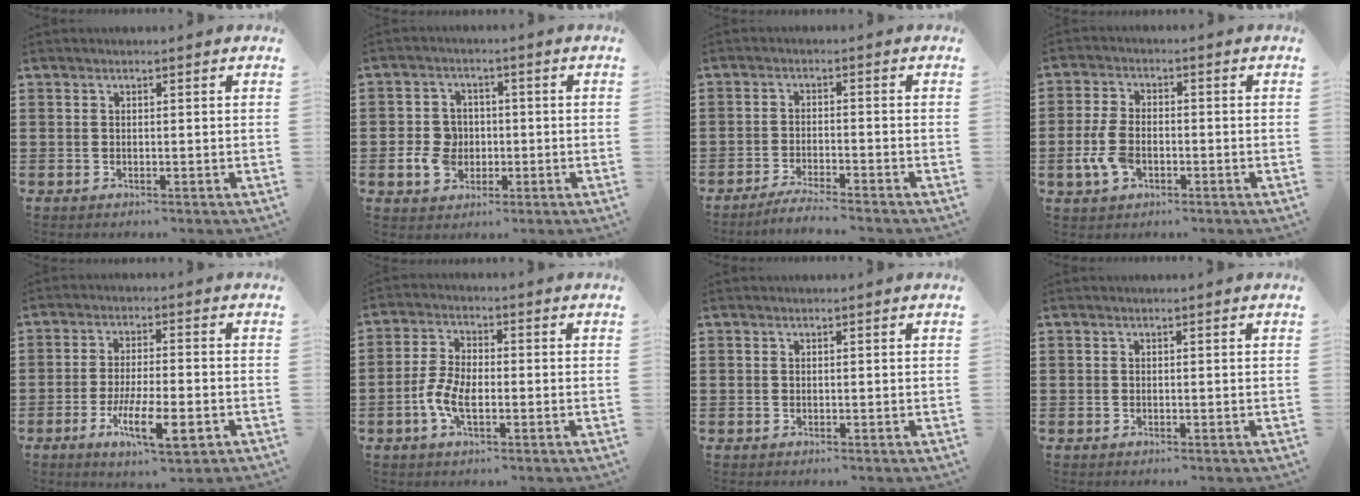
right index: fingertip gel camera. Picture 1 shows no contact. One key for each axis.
{"total": 5.6, "fx": -1.1, "fy": 4.7, "fz": 2.9, "tx": -0.069, "ty": 0.010, "tz": -0.023}
{"total": 3.3, "fx": -3.2, "fy": -0.4, "fz": 0.7, "tx": -0.014, "ty": -0.004, "tz": -0.064}
{"total": 5.6, "fx": -1.7, "fy": 3.4, "fz": 4.2, "tx": -0.108, "ty": -0.003, "tz": -0.038}
{"total": 9.4, "fx": -4.2, "fy": 2.5, "fz": 8.1, "tx": -0.152, "ty": -0.004, "tz": -0.074}
{"total": 5.7, "fx": -1.9, "fy": 2.6, "fz": 4.7, "tx": -0.114, "ty": -0.002, "tz": -0.044}
{"total": 0.0}
{"total": 0.0}